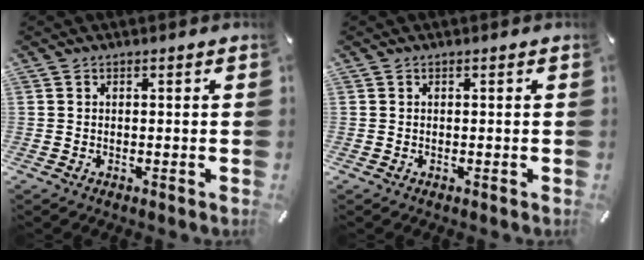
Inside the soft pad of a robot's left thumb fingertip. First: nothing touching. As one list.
[{"total": 0.0}]